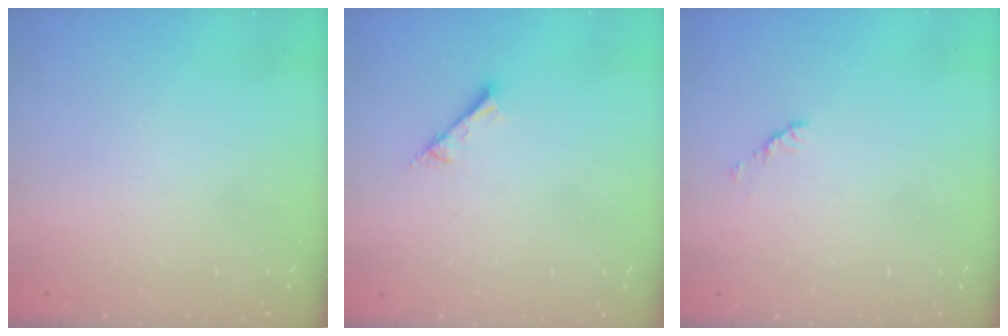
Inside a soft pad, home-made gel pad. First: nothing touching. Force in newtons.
{"total": 3.3, "press": 3.3, "slide": 0.0}
{"total": 2.8, "press": 2.7, "slide": 0.4}